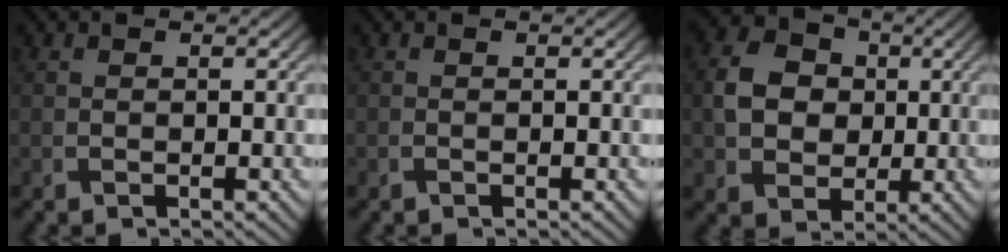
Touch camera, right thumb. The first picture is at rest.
{"total": 0.0}
{"total": 6.9, "force": [0.5, 5.8, 3.6], "torque": [-0.082, 0.009, -0.002]}